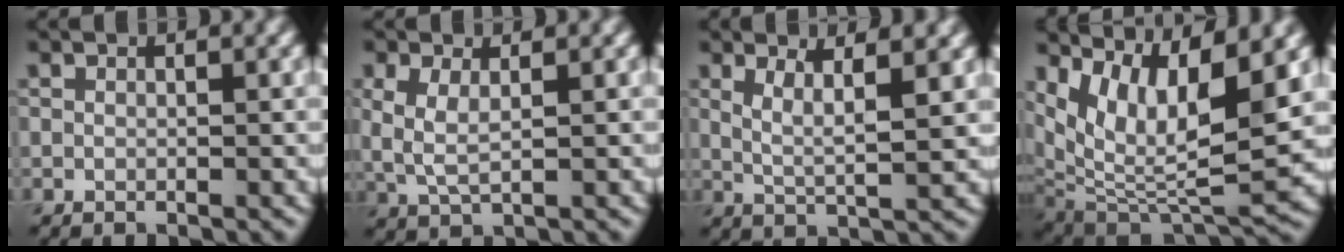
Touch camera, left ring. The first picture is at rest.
{"total": 2.9, "force": [0.5, 1.4, 2.5], "torque": [-0.066, 0.000, 0.011]}
{"total": 3.6, "force": [1.5, 0.8, 3.1], "torque": [-0.056, -0.006, 0.029]}
{"total": 9.0, "force": [4.0, 3.3, 7.4], "torque": [-0.144, -0.017, 0.083]}